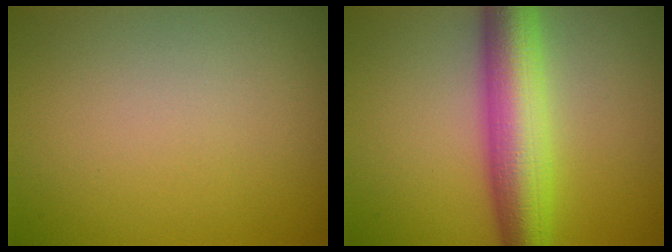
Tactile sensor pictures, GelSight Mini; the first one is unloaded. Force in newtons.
{"total": 7.7, "press": 7.7, "slide": 0.0}